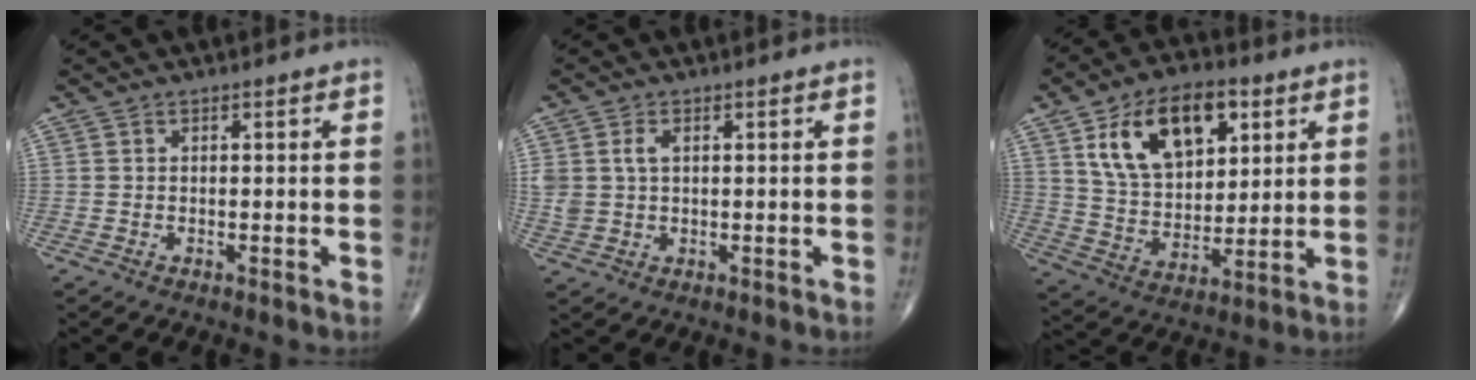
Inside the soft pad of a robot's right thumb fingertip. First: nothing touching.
{"total": 4.0, "force": [1.0, 2.6, 2.8], "torque": [-0.064, 0.003, 0.023]}
{"total": 18.1, "force": [7.4, 10.6, 12.6], "torque": [-0.177, -0.021, 0.135]}